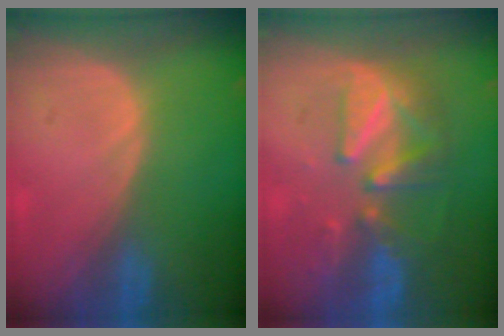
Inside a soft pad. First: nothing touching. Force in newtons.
{"total": 8.3, "press": 8.1, "slide": 2.0}